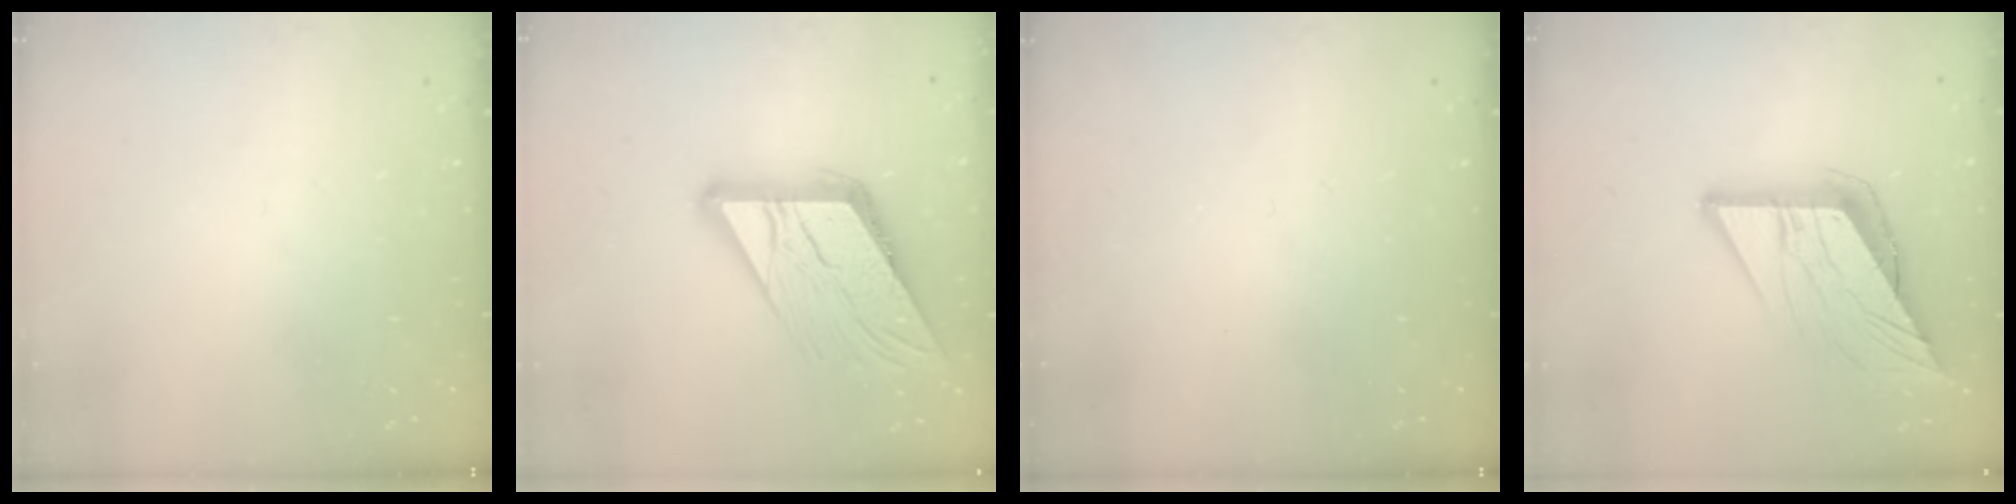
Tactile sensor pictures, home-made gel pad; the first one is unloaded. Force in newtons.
{"total": 20.0, "press": 19.8, "slide": 2.2}
{"total": 0.0}
{"total": 12.2, "press": 12.1, "slide": 1.4}